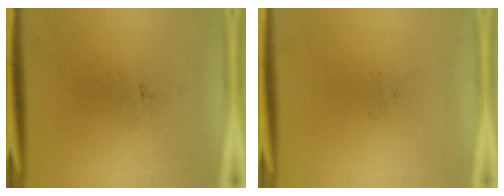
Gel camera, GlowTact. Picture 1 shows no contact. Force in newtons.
{"total": 0.0}